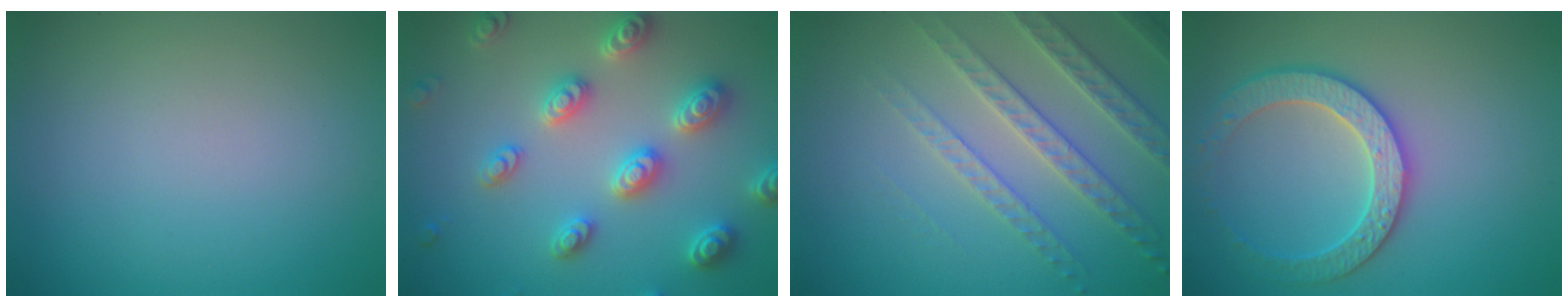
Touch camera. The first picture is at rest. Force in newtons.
{"total": 5.2, "press": 5.0, "slide": 1.2}
{"total": 4.4, "press": 3.9, "slide": 1.9}
{"total": 3.6, "press": 3.6, "slide": 0.4}